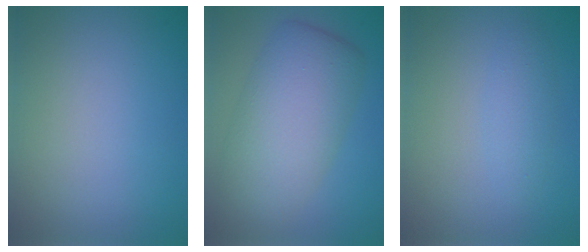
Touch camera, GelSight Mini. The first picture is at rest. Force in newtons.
{"total": 7.8, "press": 7.8, "slide": 0.2}
{"total": 1.6, "press": 1.6, "slide": 0.0}